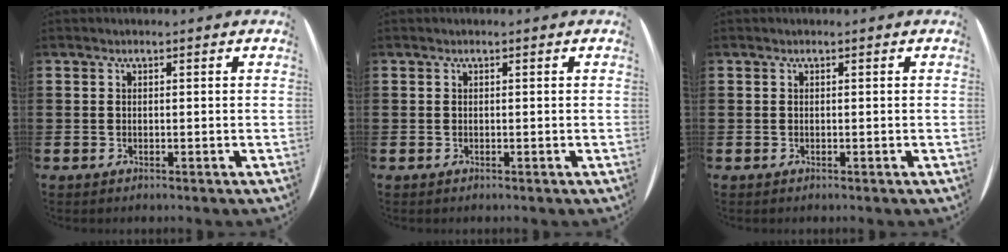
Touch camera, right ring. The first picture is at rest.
{"total": 0.0}
{"total": 0.0}